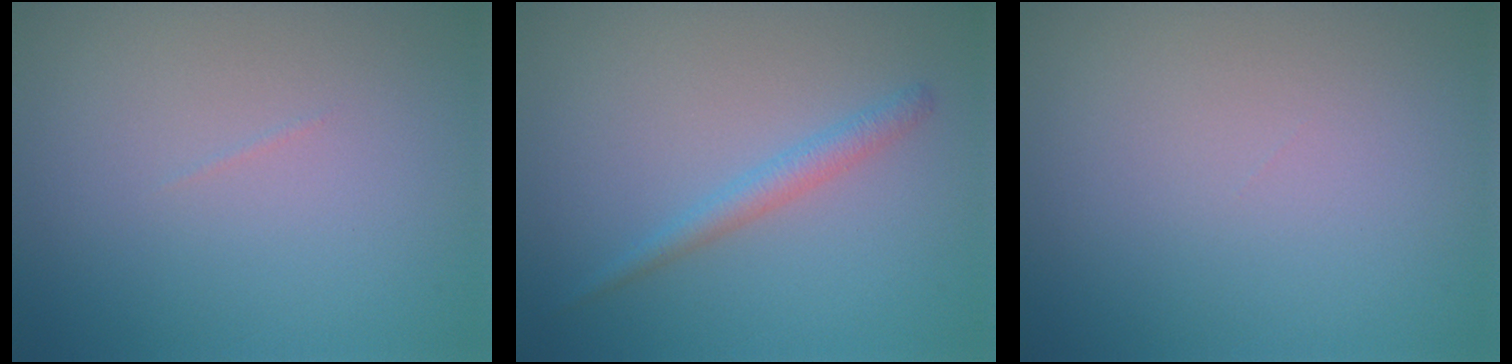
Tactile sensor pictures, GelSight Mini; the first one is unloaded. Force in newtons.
{"total": 1.7, "press": 1.7, "slide": 0.2}
{"total": 0.0}